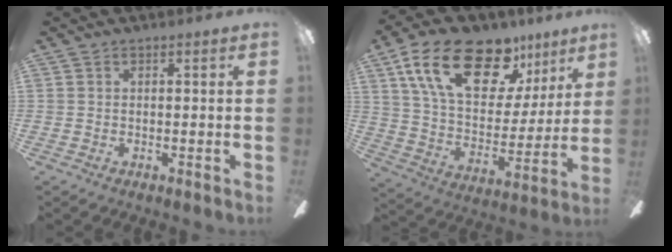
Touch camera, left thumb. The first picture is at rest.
{"total": 22.3, "force": [13.5, 11.1, 13.9], "torque": [-0.235, -0.064, 0.239]}